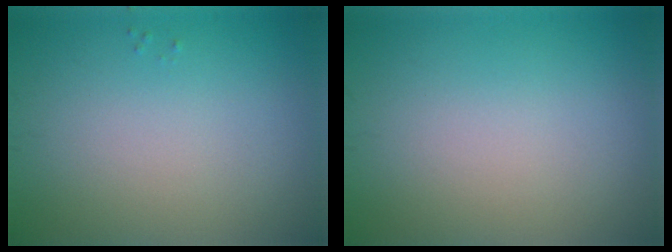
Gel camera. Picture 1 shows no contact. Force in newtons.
{"total": 0.0}